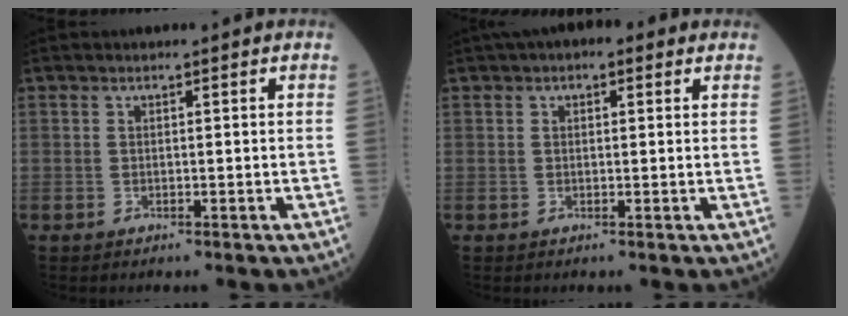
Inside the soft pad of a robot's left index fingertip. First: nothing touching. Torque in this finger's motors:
{"motor_torque": [1.08, -1.06, 0.55, 0.12]}